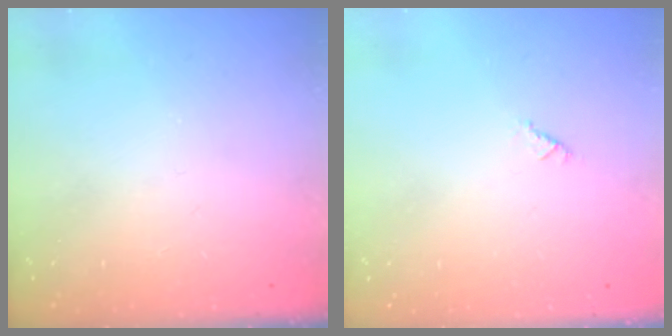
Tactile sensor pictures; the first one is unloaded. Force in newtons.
{"total": 0.6, "press": 0.6, "slide": 0.2}